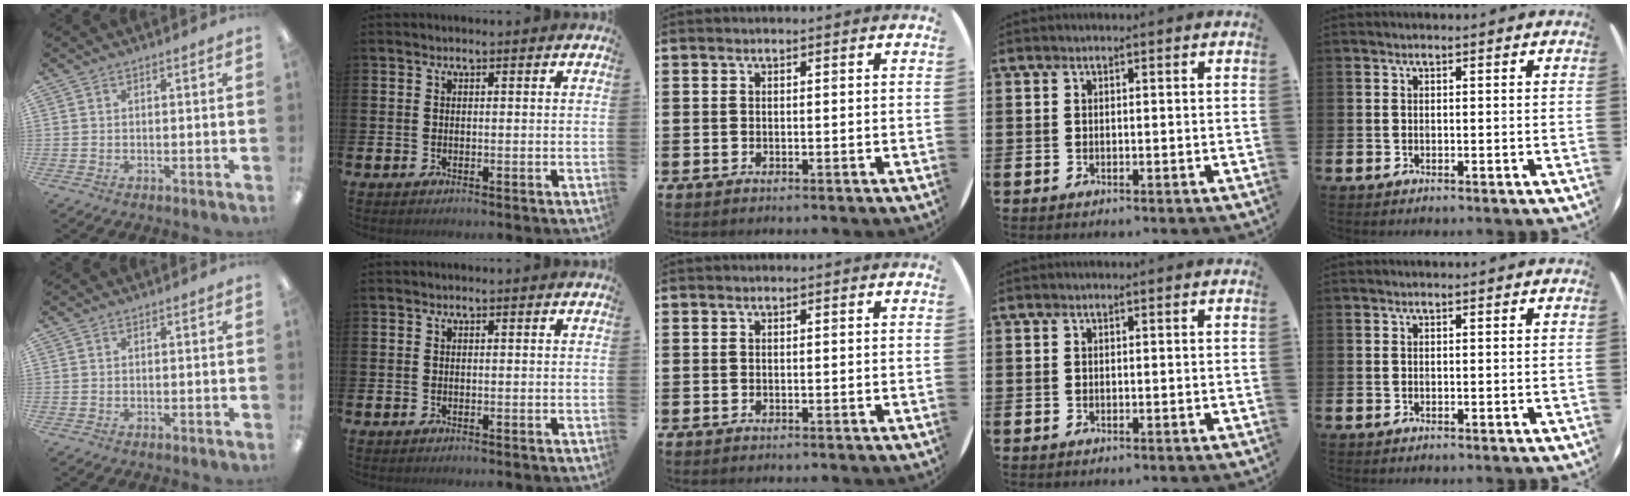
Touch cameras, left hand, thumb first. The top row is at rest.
{}